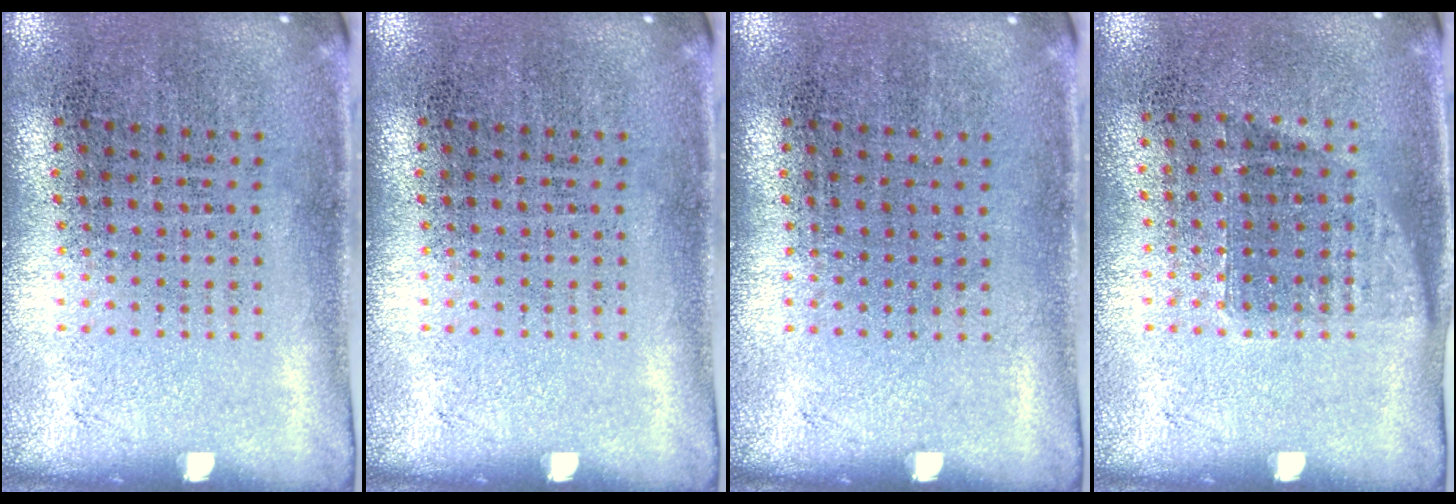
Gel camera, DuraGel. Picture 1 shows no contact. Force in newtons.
{"total": 0.0}
{"total": 0.0}
{"total": 0.7, "press": 0.7, "slide": 0.4}